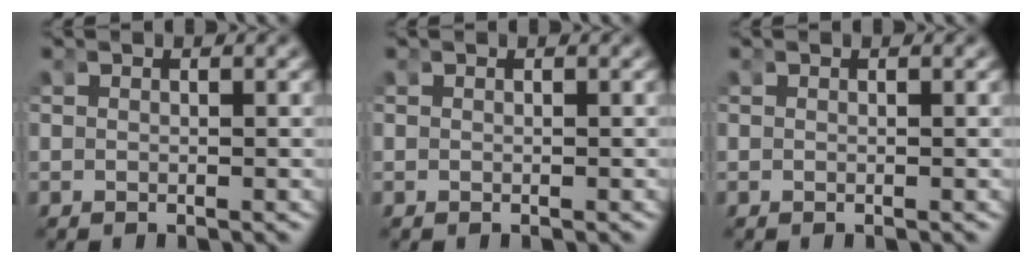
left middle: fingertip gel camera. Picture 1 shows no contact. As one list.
[{"total": 0.0}, {"total": 0.0}]